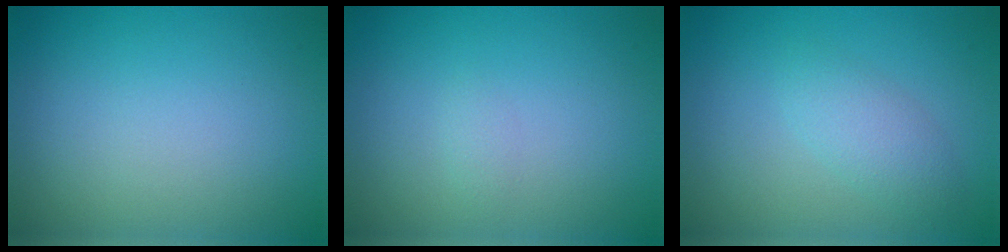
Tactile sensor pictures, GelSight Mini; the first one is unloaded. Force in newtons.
{"total": 0.5, "press": 0.5, "slide": 0.0}
{"total": 2.1, "press": 2.1, "slide": 0.0}